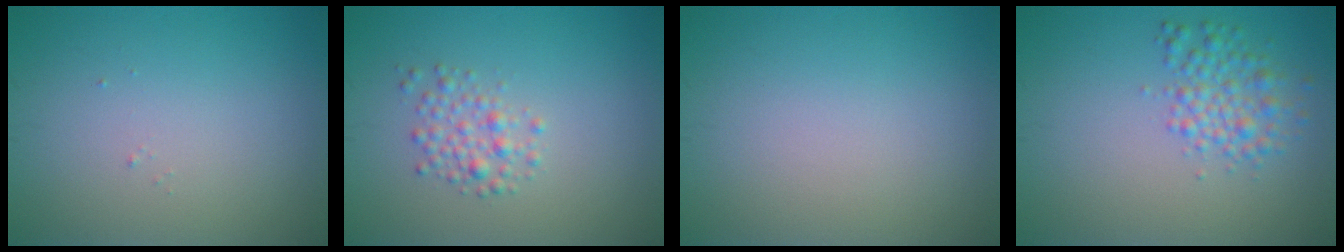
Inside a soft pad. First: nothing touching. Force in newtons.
{"total": 2.1, "press": 2.1, "slide": 0.1}
{"total": 0.0}
{"total": 2.9, "press": 2.9, "slide": 0.0}